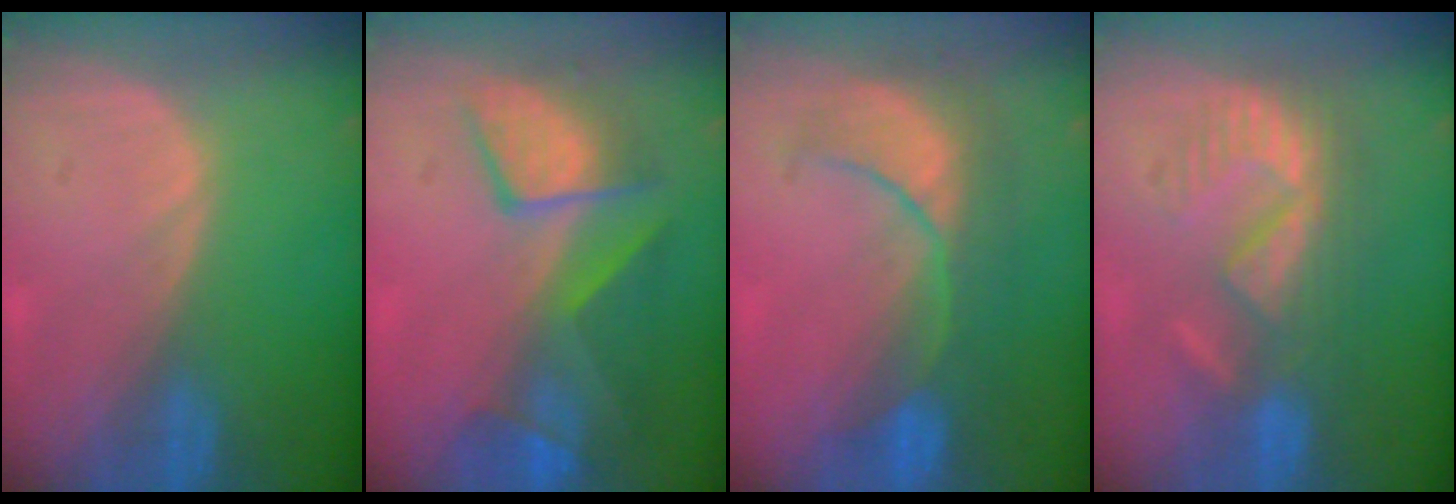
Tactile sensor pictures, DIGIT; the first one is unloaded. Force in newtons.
{"total": 9.7, "press": 8.4, "slide": 4.7}
{"total": 8.5, "press": 8.4, "slide": 1.4}
{"total": 8.9, "press": 8.1, "slide": 3.6}